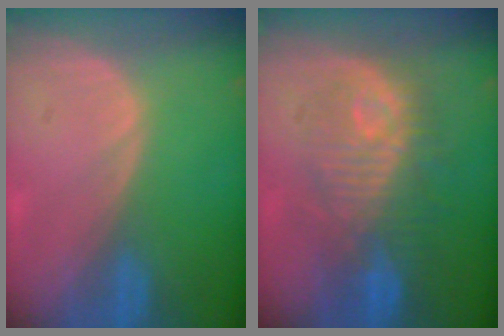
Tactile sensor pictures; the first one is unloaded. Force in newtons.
{"total": 9.7, "press": 9.7, "slide": 0.7}